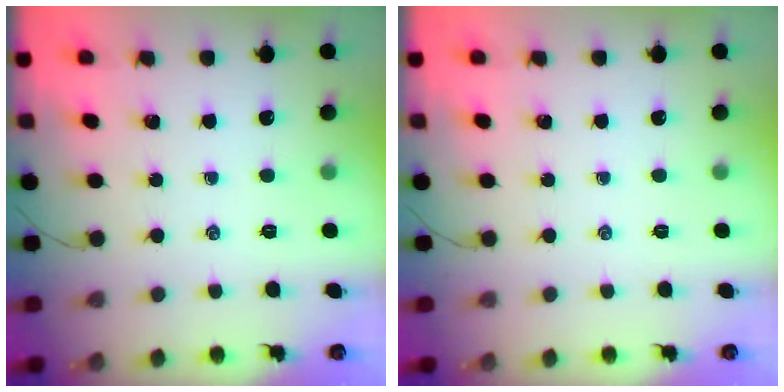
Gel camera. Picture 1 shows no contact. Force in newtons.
{"total": 0.0}